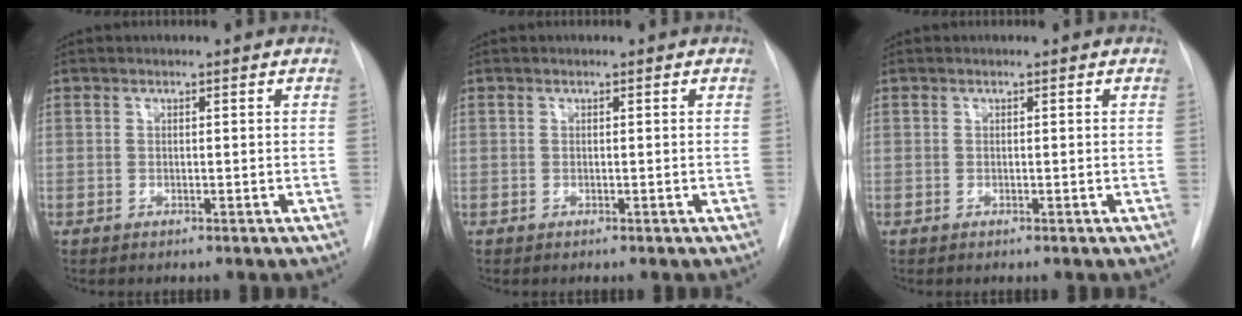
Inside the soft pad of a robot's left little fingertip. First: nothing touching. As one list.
[{"total": 0.0}, {"total": 0.0}]